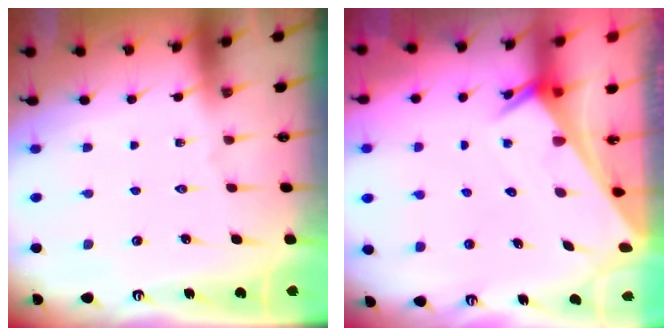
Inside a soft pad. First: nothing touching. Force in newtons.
{"total": 2.5, "press": 2.5, "slide": 0.1}